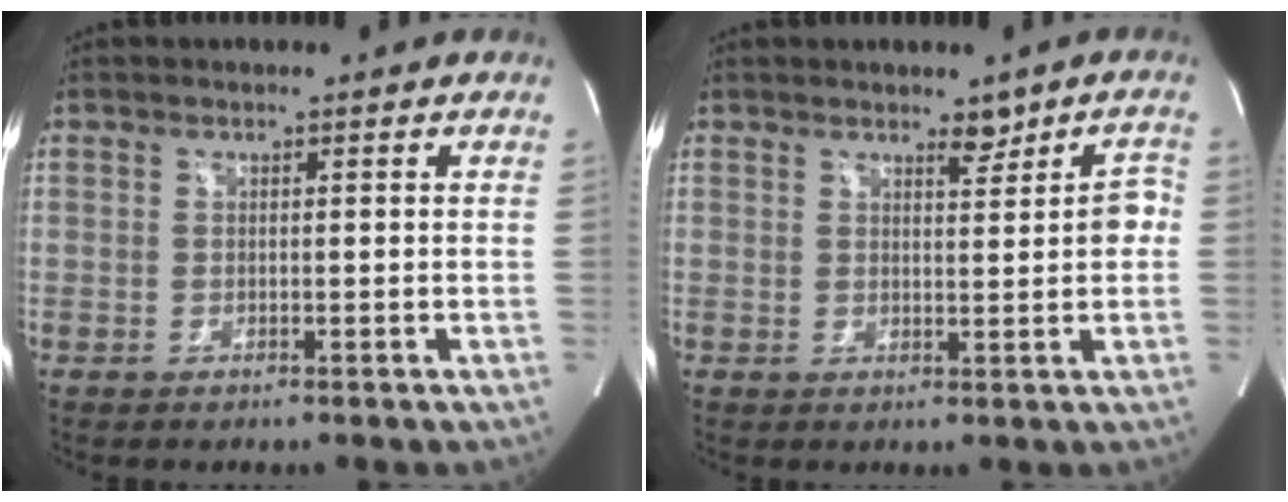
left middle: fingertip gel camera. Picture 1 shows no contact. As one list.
[{"total": 3.1, "force": [1.4, 1.1, 2.6], "torque": [-0.024, 0.011, 0.020]}]